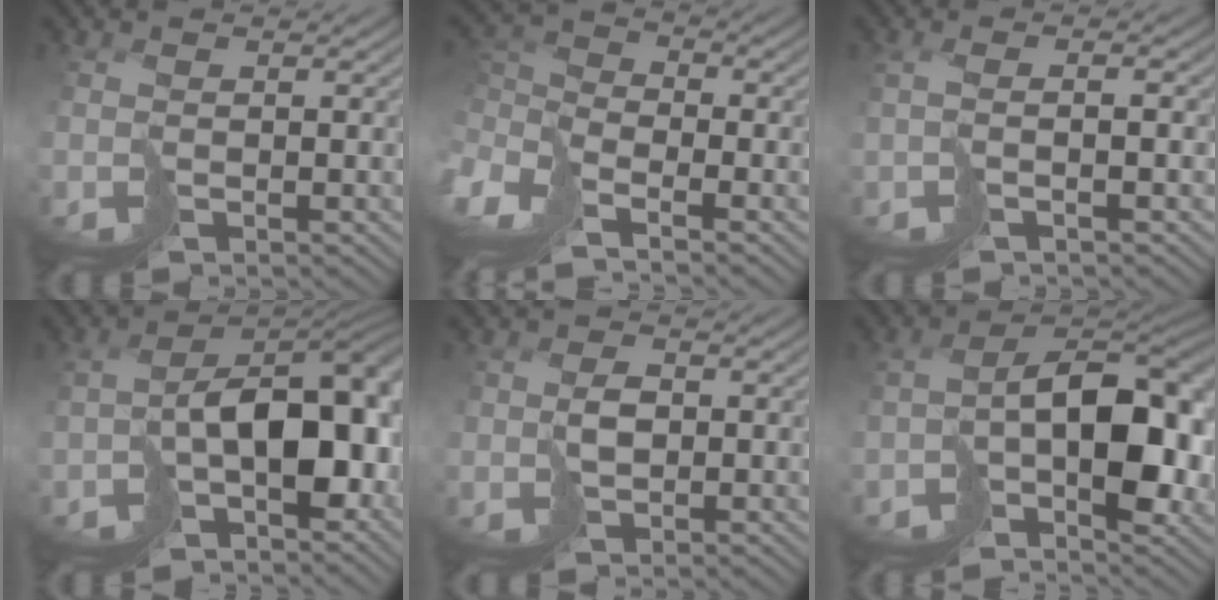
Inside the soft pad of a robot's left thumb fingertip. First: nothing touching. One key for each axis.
{"total": 8.1, "fx": -3.9, "fy": 4.0, "fz": 5.9, "tx": -0.173, "ty": -0.009, "tz": -0.078}
{"total": 2.3, "fx": -0.3, "fy": -0.1, "fz": 2.3, "tx": -0.055, "ty": 0.002, "tz": 0.000}
{"total": 13.6, "fx": -3.7, "fy": 7.5, "fz": 10.8, "tx": -0.154, "ty": -0.020, "tz": -0.039}
{"total": 2.4, "fx": 0.3, "fy": 1.8, "fz": 1.5, "tx": -0.028, "ty": 0.001, "tz": 0.012}
{"total": 10.6, "fx": -2.5, "fy": 5.3, "fz": 8.7, "tx": -0.122, "ty": -0.001, "tz": -0.035}